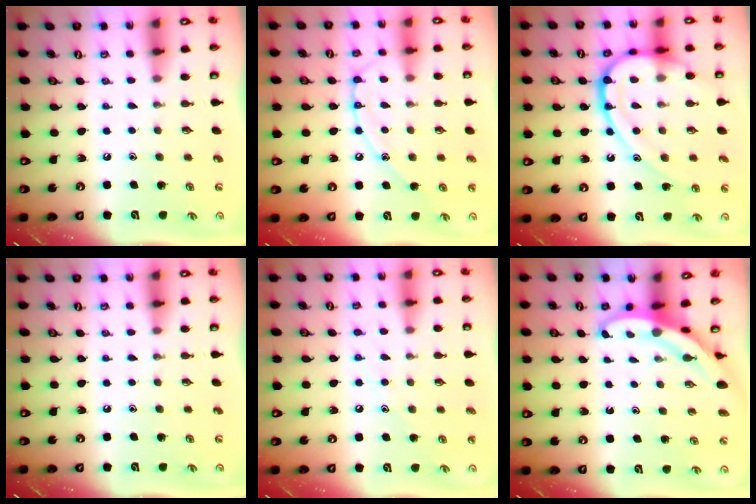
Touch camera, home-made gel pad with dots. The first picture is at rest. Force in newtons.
{"total": 11.9, "press": 11.8, "slide": 0.9}
{"total": 19.8, "press": 19.7, "slide": 2.0}
{"total": 0.0}
{"total": 8.2, "press": 8.2, "slide": 0.7}
{"total": 3.7, "press": 3.7, "slide": 0.2}